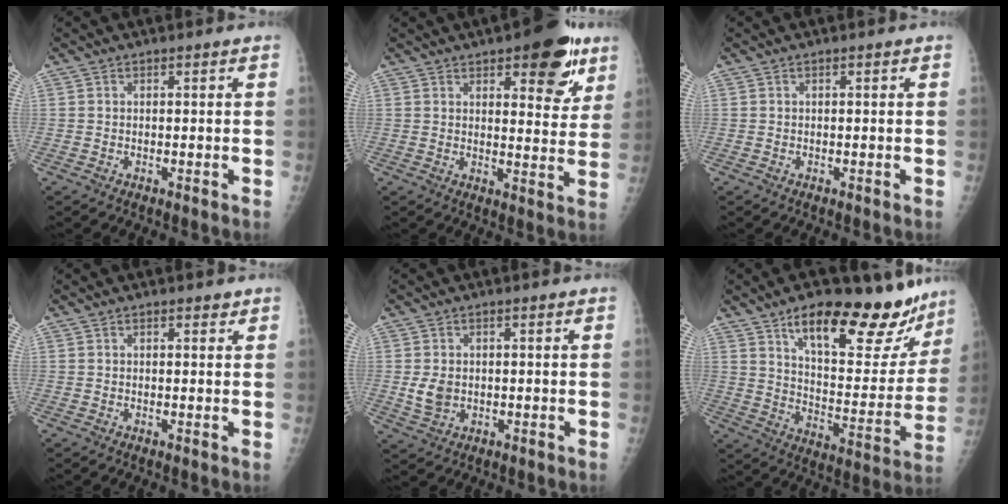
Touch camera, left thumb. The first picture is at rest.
{"total": 13.0, "force": [7.3, 5.4, 9.4], "torque": [-0.076, -0.031, 0.093]}
{"total": 0.0}
{"total": 1.4, "force": [1.0, 0.7, 0.8], "torque": [-0.002, -0.003, 0.010]}
{"total": 4.0, "force": [-0.1, 3.1, 2.6], "torque": [-0.042, -0.006, 0.006]}
{"total": 24.3, "force": [17.4, 8.4, 14.8], "torque": [-0.163, -0.085, 0.255]}